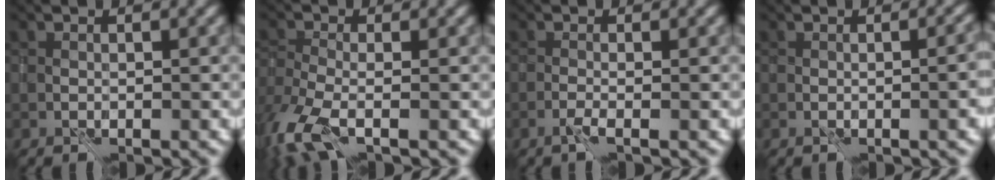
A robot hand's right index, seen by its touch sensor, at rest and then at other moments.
{"total": 5.4, "force": [-3.4, 2.3, 3.5], "torque": [-0.091, -0.021, -0.072]}
{"total": 0.7, "force": [-0.2, -0.1, 0.6], "torque": [-0.010, 0.001, -0.015]}
{"total": 4.4, "force": [-0.7, 1.8, 4.0], "torque": [-0.017, 0.008, -0.004]}